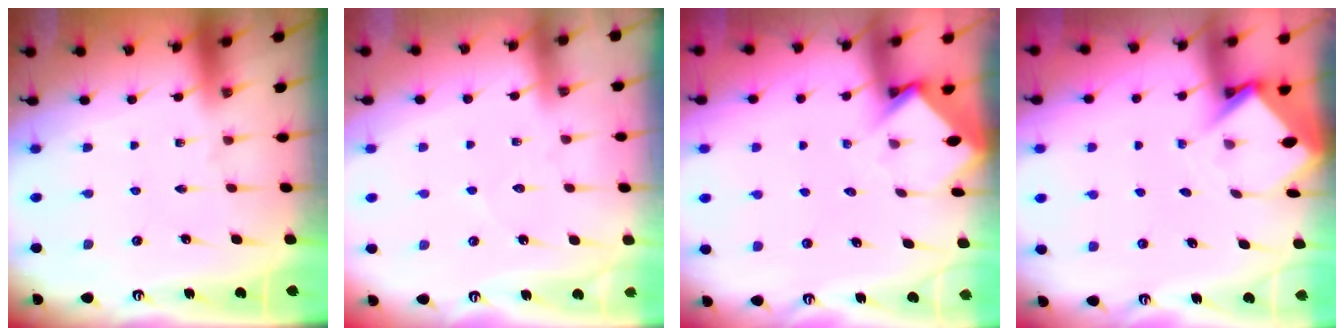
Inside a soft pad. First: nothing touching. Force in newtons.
{"total": 2.0, "press": 2.0, "slide": 0.2}
{"total": 3.5, "press": 3.5, "slide": 0.3}
{"total": 3.7, "press": 3.7, "slide": 0.3}